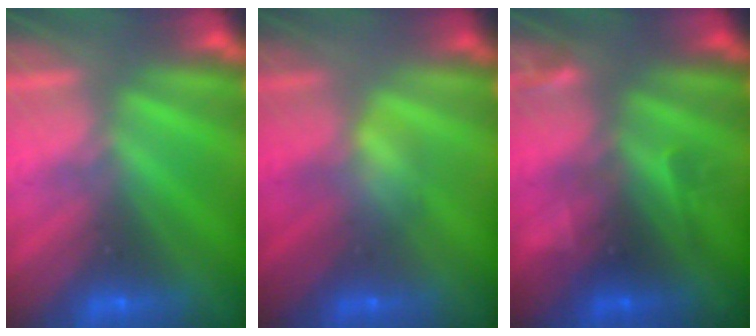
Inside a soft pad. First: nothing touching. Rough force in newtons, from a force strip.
{"total": 3.0}
{"total": 2.4}